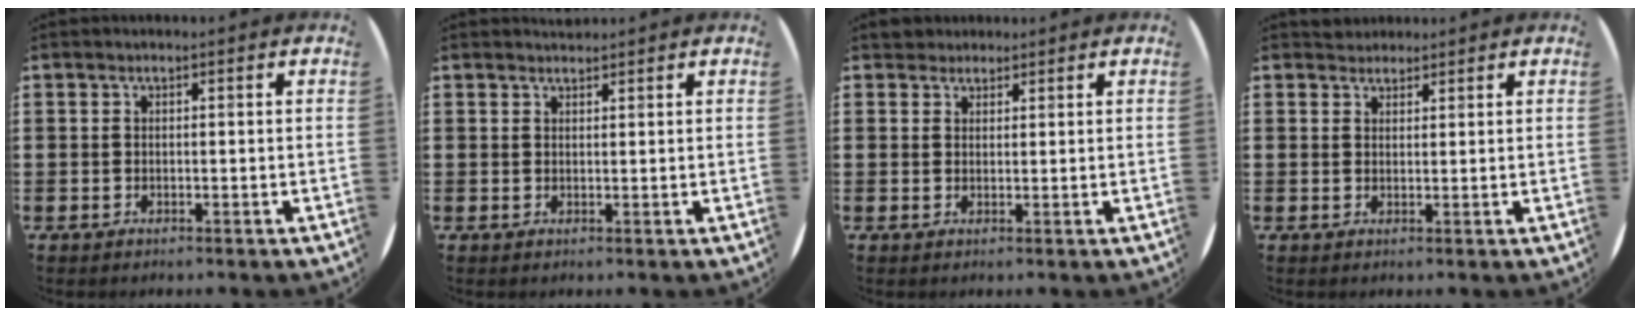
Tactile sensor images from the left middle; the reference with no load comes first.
{"total": 1.1, "force": [1.1, 0.1, -0.1], "torque": [0.002, 0.001, 0.020]}
{"total": 1.9, "force": [1.7, 0.8, -0.2], "torque": [0.000, 0.006, 0.035]}
{"total": 1.8, "force": [1.7, 0.6, -0.1], "torque": [0.000, 0.005, 0.035]}